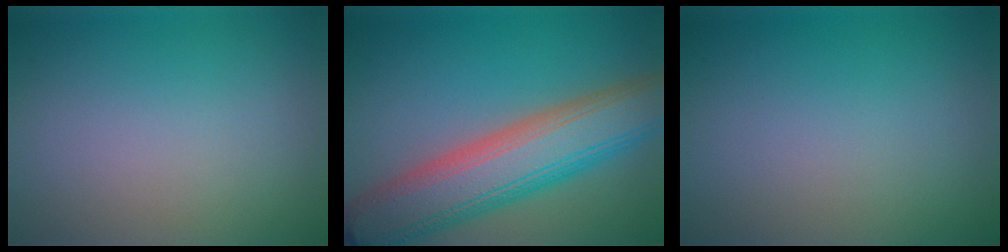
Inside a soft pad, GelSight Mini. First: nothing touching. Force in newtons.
{"total": 9.9, "press": 9.9, "slide": 0.5}
{"total": 0.0}